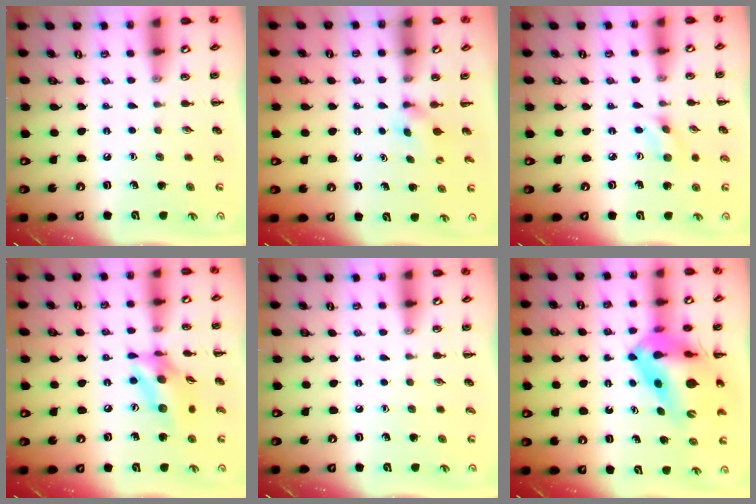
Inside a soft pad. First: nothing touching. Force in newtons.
{"total": 1.8, "press": 1.5, "slide": 1.0}
{"total": 2.8, "press": 2.6, "slide": 1.0}
{"total": 13.8, "press": 13.4, "slide": 3.2}
{"total": 0.0}
{"total": 15.5, "press": 14.8, "slide": 4.6}